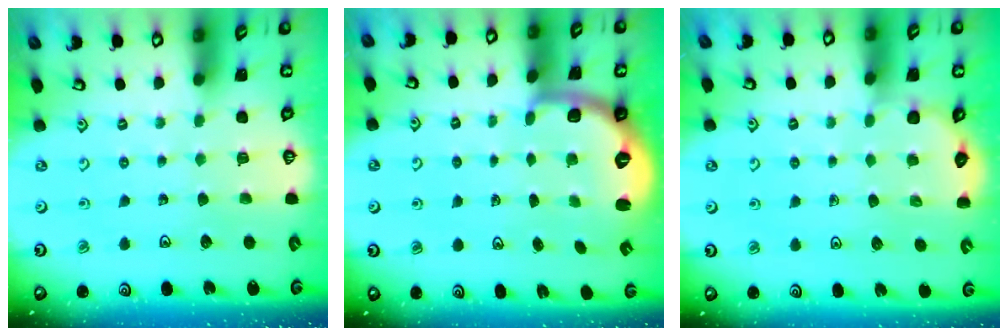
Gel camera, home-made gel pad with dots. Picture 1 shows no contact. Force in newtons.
{"total": 2.4, "press": 1.8, "slide": 1.6}
{"total": 2.7, "press": 2.7, "slide": 0.5}